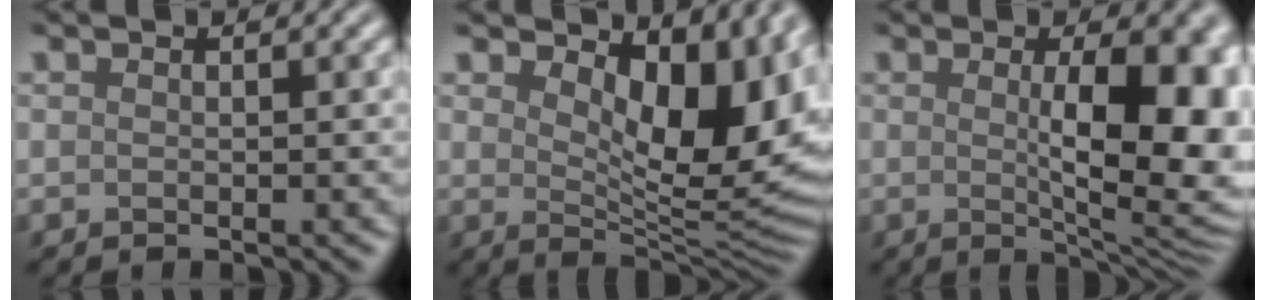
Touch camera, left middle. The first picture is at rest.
{"total": 10.0, "force": [2.9, 4.9, 8.2], "torque": [-0.120, -0.013, 0.047]}
{"total": 10.7, "force": [0.7, 3.1, 10.2], "torque": [-0.131, -0.007, 0.016]}